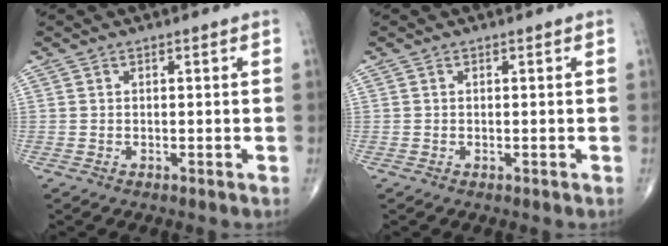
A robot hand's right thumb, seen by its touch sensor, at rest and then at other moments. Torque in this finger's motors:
{"motor_torque": [2.14, 0.83, -0.05, -0.17, -0.03]}